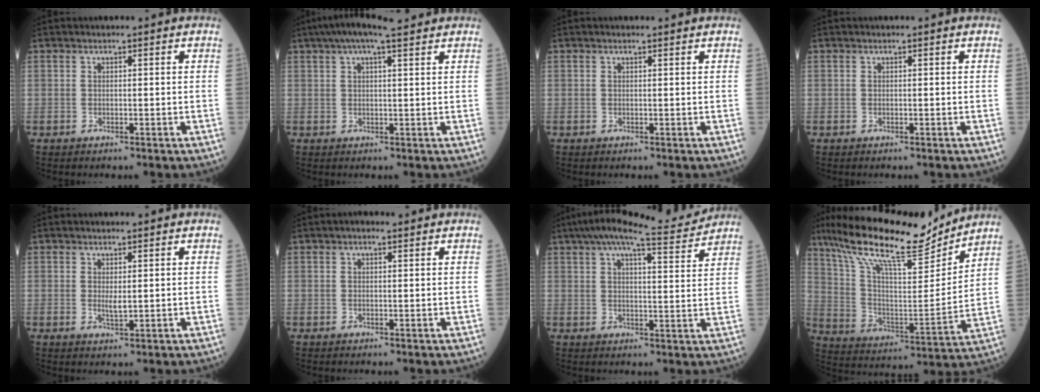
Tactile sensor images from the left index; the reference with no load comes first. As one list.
[{"total": 8.4, "force": [6.5, 1.1, 5.3], "torque": [-0.091, 0.044, 0.101]}, {"total": 0.8, "force": [0.8, -0.1, 0.2], "torque": [-0.008, 0.003, 0.013]}, {"total": 0.0}, {"total": 1.6, "force": [0.5, 0.4, 1.5], "torque": [-0.031, -0.004, 0.011]}, {"total": 1.4, "force": [0.9, 0.4, 0.9], "torque": [-0.020, 0.008, 0.011]}, {"total": 12.0, "force": [10.9, 0.2, 5.0], "torque": [-0.082, 0.009, 0.149]}, {"total": 20.1, "force": [16.9, 3.1, 10.4], "torque": [-0.196, 0.005, 0.290]}]